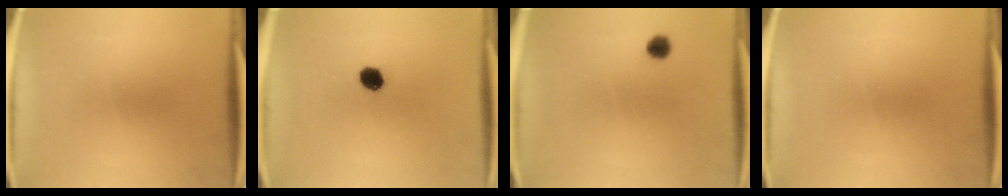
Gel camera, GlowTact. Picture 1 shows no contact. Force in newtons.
{"total": 4.3}
{"total": 2.3}
{"total": 0.0}